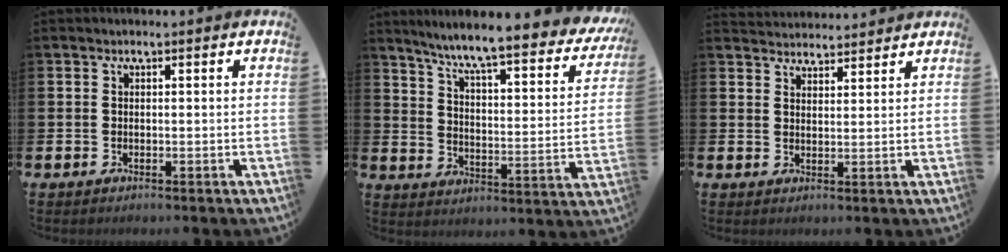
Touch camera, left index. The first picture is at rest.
{"total": 7.7, "force": [6.6, 0.5, 3.9], "torque": [-0.099, -0.056, 0.104]}
{"total": 3.5, "force": [3.4, 0.6, -0.3], "torque": [-0.001, -0.016, 0.064]}